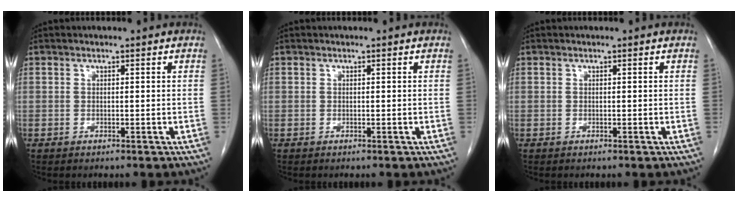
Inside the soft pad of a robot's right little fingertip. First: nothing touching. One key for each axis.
{"total": 0.0}
{"total": 0.0}